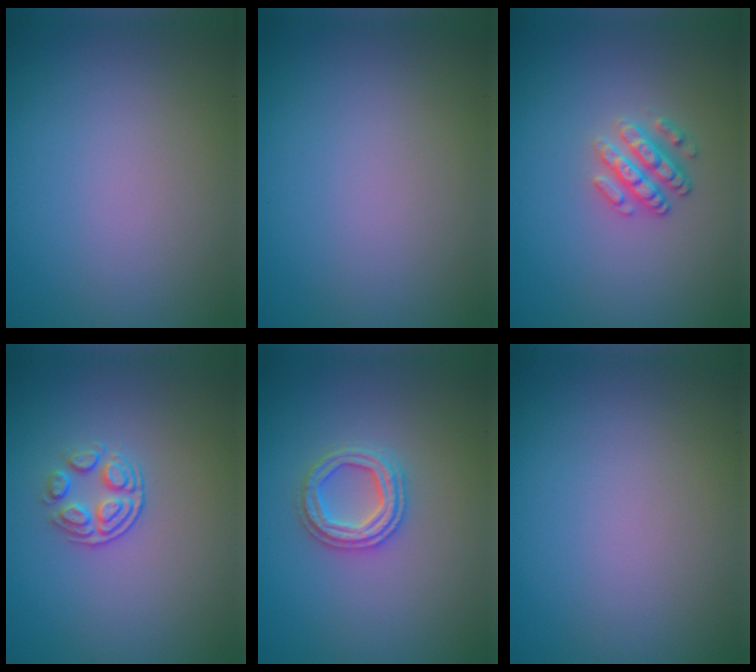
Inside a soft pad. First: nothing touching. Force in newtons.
{"total": 0.0}
{"total": 2.5, "press": 2.4, "slide": 0.7}
{"total": 2.4, "press": 1.8, "slide": 1.6}
{"total": 2.7, "press": 2.6, "slide": 0.7}
{"total": 0.0}